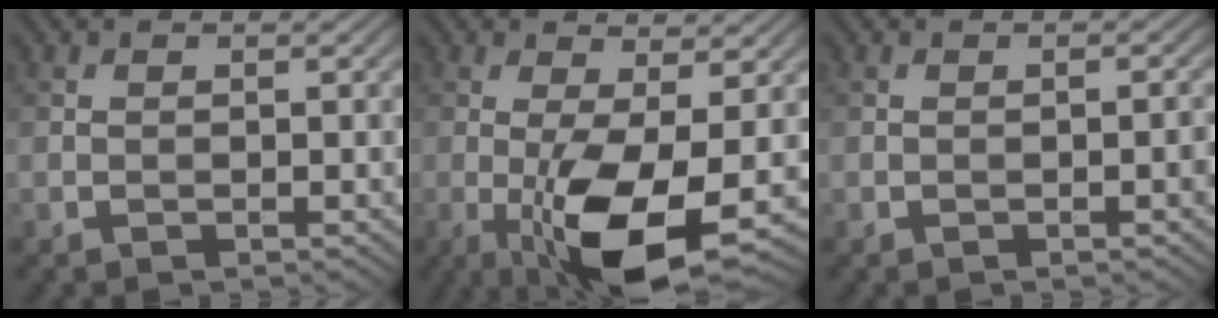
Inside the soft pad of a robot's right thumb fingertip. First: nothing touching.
{"total": 9.7, "force": [-2.5, 3.0, 8.9], "torque": [-0.177, -0.012, -0.038]}
{"total": 1.0, "force": [-0.3, 0.1, 1.0], "torque": [-0.013, 0.003, -0.005]}